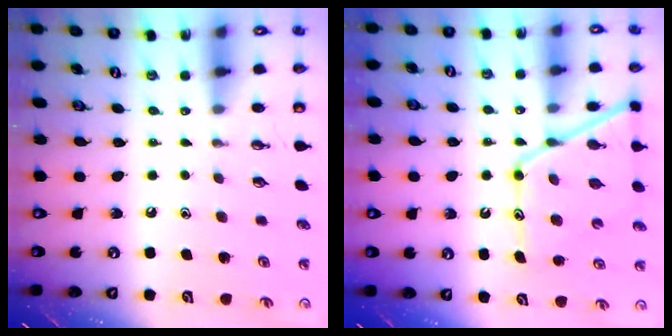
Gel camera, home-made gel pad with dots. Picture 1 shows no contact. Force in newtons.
{"total": 15.5, "press": 15.5, "slide": 1.4}